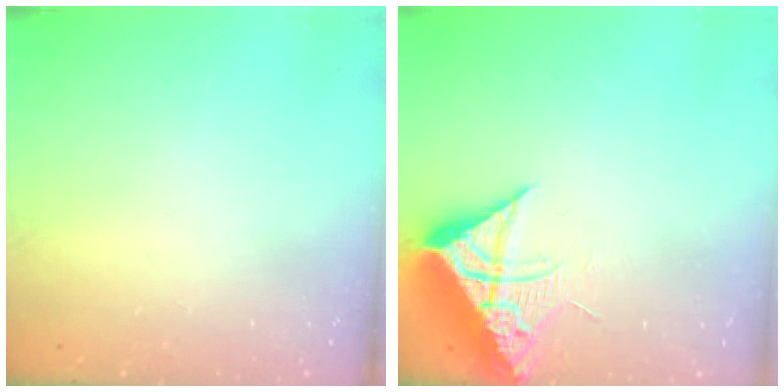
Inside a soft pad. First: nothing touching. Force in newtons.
{"total": 9.7, "press": 9.7, "slide": 1.0}